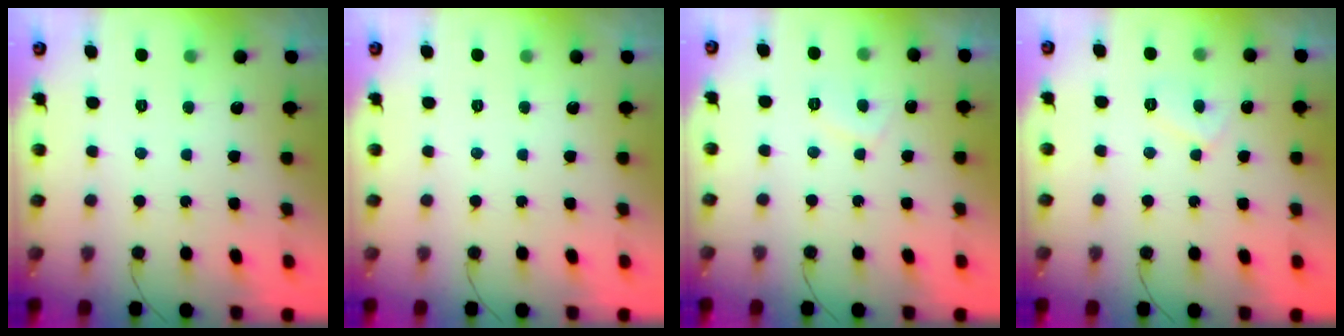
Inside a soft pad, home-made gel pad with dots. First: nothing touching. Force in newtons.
{"total": 0.0}
{"total": 2.7, "press": 2.6, "slide": 0.8}
{"total": 4.9, "press": 4.9, "slide": 0.1}